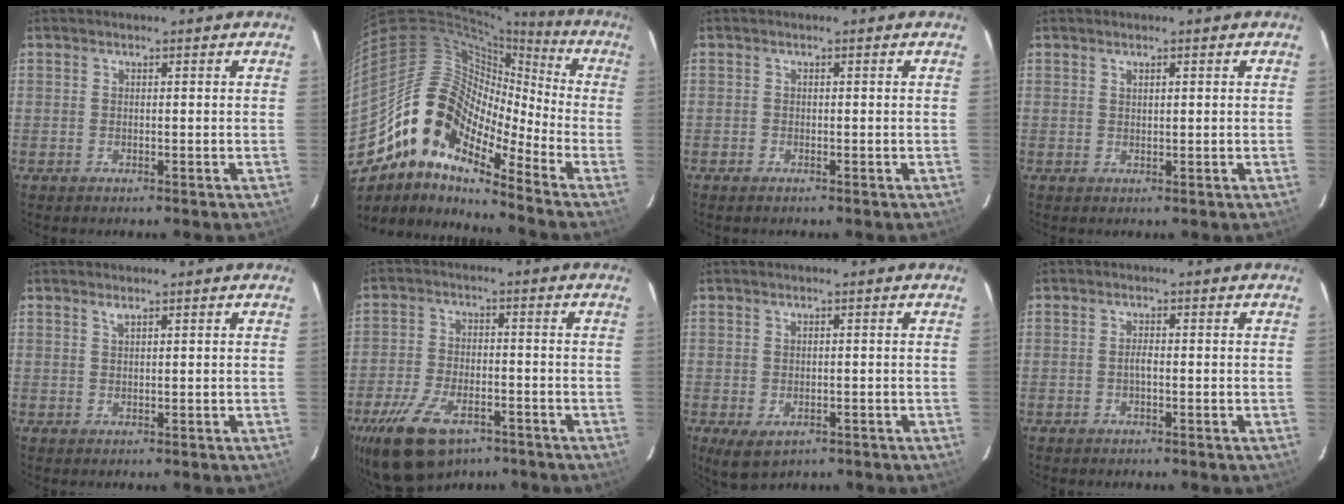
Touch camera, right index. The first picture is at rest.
{"total": 16.3, "force": [-10.4, 6.9, 10.5], "torque": [-0.166, 0.001, -0.214]}
{"total": 0.6, "force": [-0.5, 0.3, 0.1], "torque": [-0.004, 0.001, -0.012]}
{"total": 0.9, "force": [0.5, 0.3, 0.6], "torque": [-0.010, 0.002, 0.011]}
{"total": 0.8, "force": [0.7, 0.2, 0.5], "torque": [-0.009, 0.001, 0.013]}
{"total": 14.2, "force": [-8.9, 7.2, 8.3], "torque": [-0.193, -0.017, -0.158]}
{"total": 4.3, "force": [-1.7, 2.8, 2.7], "torque": [-0.051, -0.015, -0.021]}
{"total": 1.3, "force": [-0.5, 0.3, 1.1], "torque": [-0.022, 0.004, -0.009]}